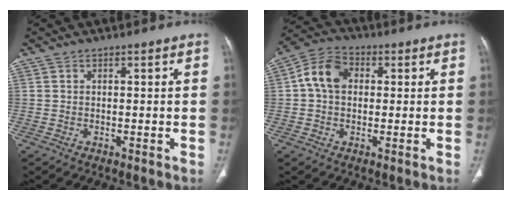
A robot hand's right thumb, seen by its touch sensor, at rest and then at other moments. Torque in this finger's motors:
{"motor_torque": [0.61, 1.35, 0.87, 0.08, 0.07]}